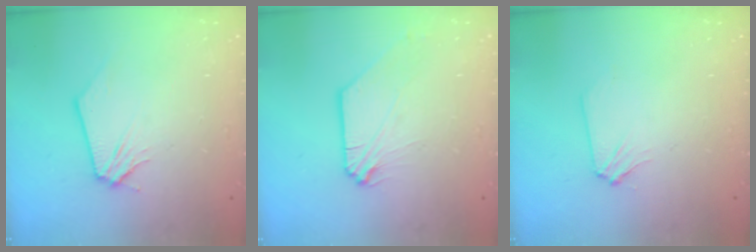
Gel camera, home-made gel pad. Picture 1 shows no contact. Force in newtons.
{"total": 0.9, "press": 0.9, "slide": 0.1}
{"total": 2.2, "press": 2.2, "slide": 0.3}